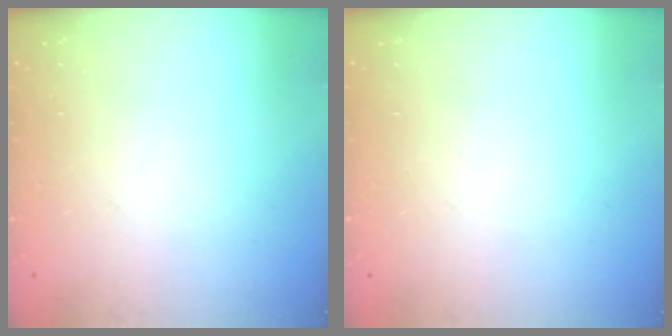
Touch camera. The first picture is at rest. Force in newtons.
{"total": 0.0}